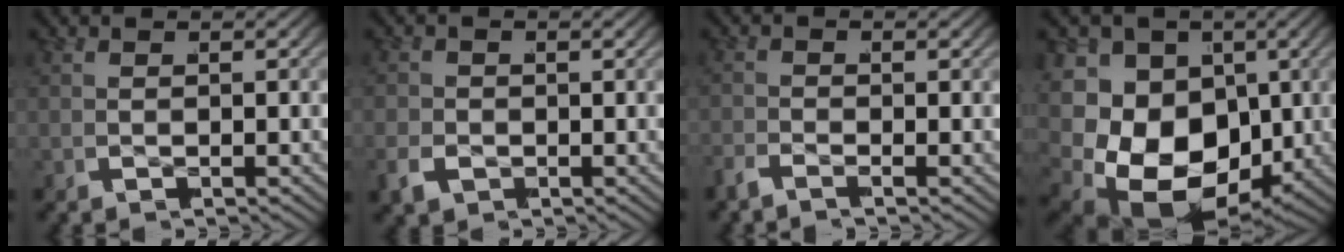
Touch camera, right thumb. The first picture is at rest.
{"total": 1.3, "force": [-0.6, 1.2, 0.3], "torque": [-0.015, -0.004, -0.008]}
{"total": 1.4, "force": [-1.0, -0.9, -0.2], "torque": [0.005, 0.009, -0.034]}
{"total": 19.4, "force": [-2.0, 14.5, 12.8], "torque": [-0.280, -0.070, -0.008]}